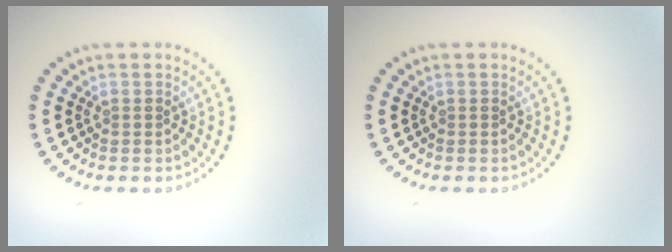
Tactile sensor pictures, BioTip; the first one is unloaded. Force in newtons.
{"total": 0.0}